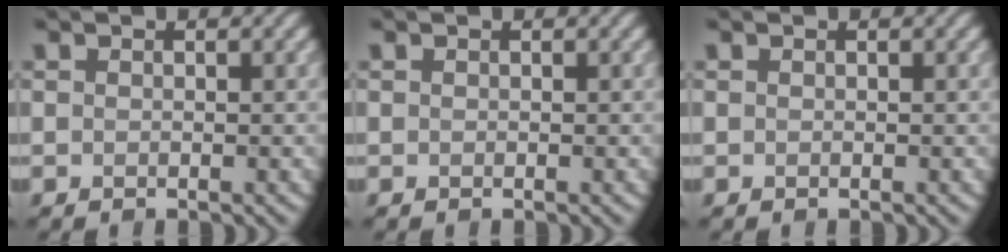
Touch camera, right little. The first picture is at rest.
{"total": 0.0}
{"total": 0.0}